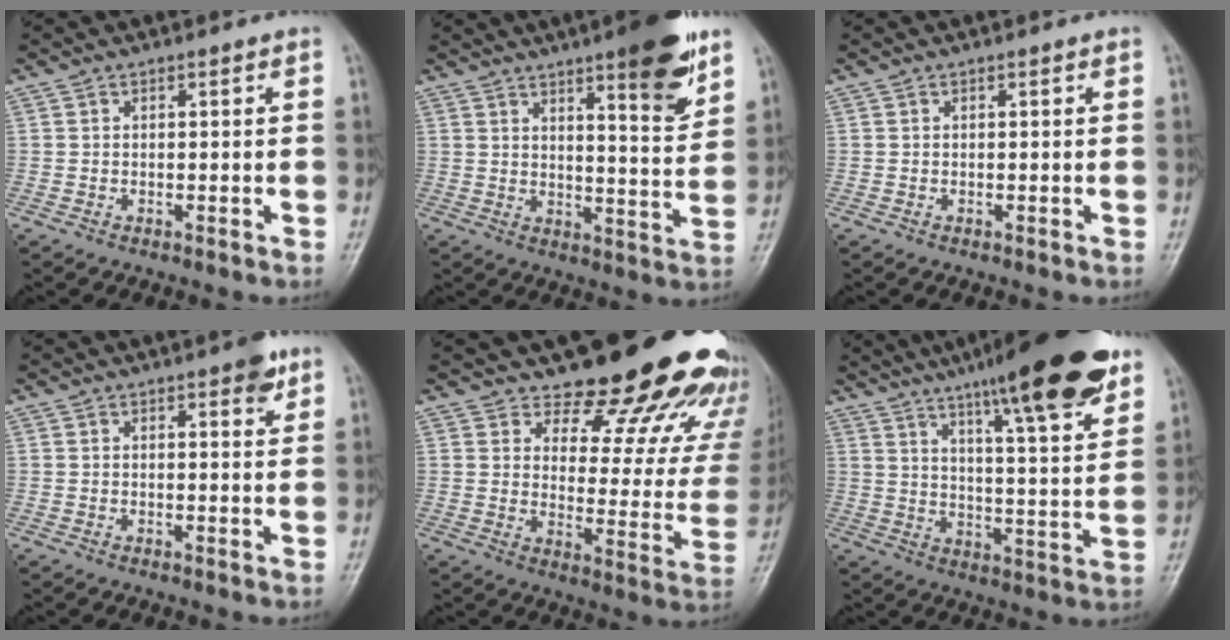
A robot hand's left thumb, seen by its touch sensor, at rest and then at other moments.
{"total": 12.7, "force": [7.7, 2.5, 9.8], "torque": [-0.114, -0.046, 0.107]}
{"total": 0.0}
{"total": 3.6, "force": [2.1, 1.1, 2.6], "torque": [-0.026, -0.009, 0.023]}
{"total": 22.6, "force": [19.3, 7.8, 8.8], "torque": [-0.063, -0.149, 0.236]}
{"total": 22.1, "force": [15.2, 3.2, 15.7], "torque": [-0.213, -0.056, 0.224]}